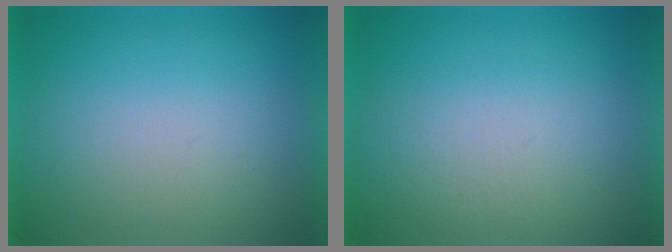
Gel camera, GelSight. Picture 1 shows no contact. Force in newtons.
{"total": 4.3}